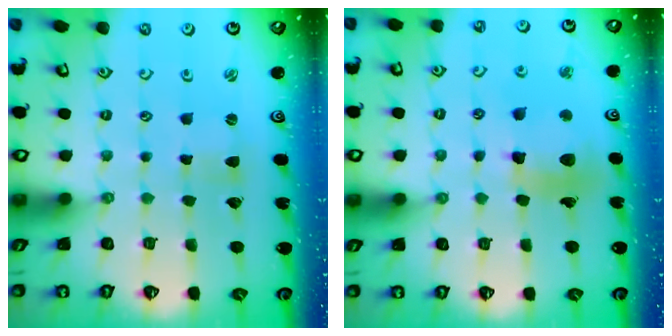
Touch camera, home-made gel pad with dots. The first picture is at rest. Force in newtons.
{"total": 12.1, "press": 12.0, "slide": 1.6}